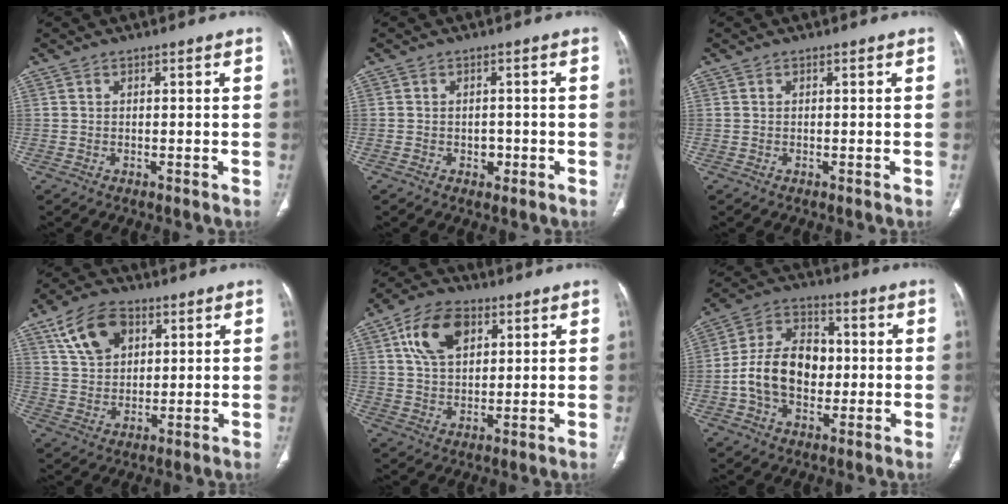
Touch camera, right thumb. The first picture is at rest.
{"total": 2.0, "force": [-0.7, 1.6, 1.0], "torque": [0.000, 0.007, -0.007]}
{"total": 0.0}
{"total": 10.8, "force": [5.2, 6.9, 6.5], "torque": [-0.098, -0.010, 0.098]}
{"total": 11.6, "force": [4.8, 7.2, 7.8], "torque": [-0.123, -0.007, 0.084]}
{"total": 14.0, "force": [-1.1, 10.0, 9.8], "torque": [-0.152, 0.031, -0.023]}